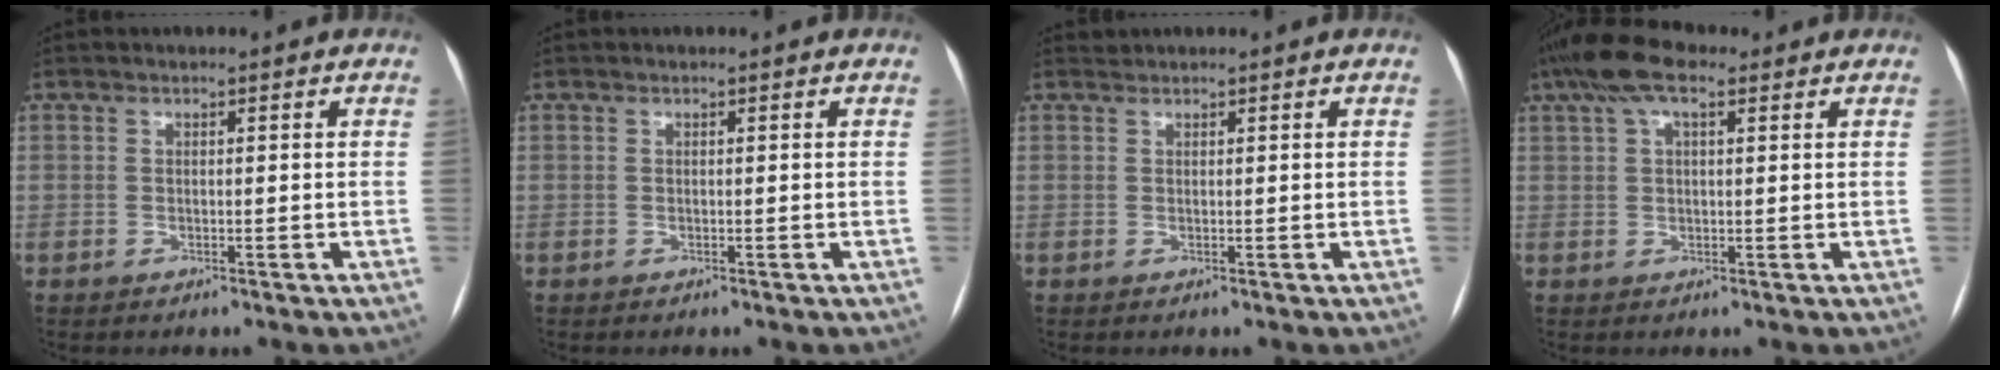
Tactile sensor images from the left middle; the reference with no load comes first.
{"total": 0.0}
{"total": 0.5, "force": [0.5, 0.0, -0.2], "torque": [-0.003, 0.009, 0.011]}
{"total": 7.5, "force": [4.5, 2.9, 5.3], "torque": [-0.111, 0.037, 0.080]}